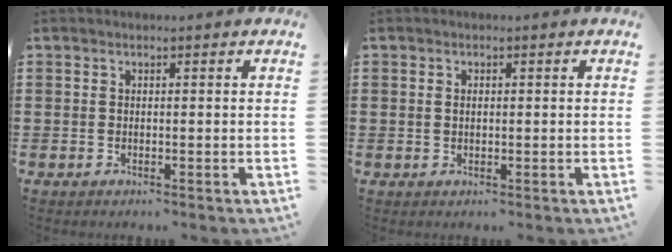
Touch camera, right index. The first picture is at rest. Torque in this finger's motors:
{"motor_torque": [-0.91, 1.22, -0.02, -0.01]}